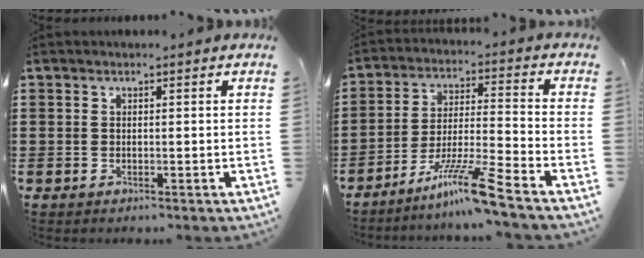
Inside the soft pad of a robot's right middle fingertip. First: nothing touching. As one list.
[{"total": 9.7, "force": [-7.4, -0.1, 6.2], "torque": [-0.123, -0.008, -0.143]}]